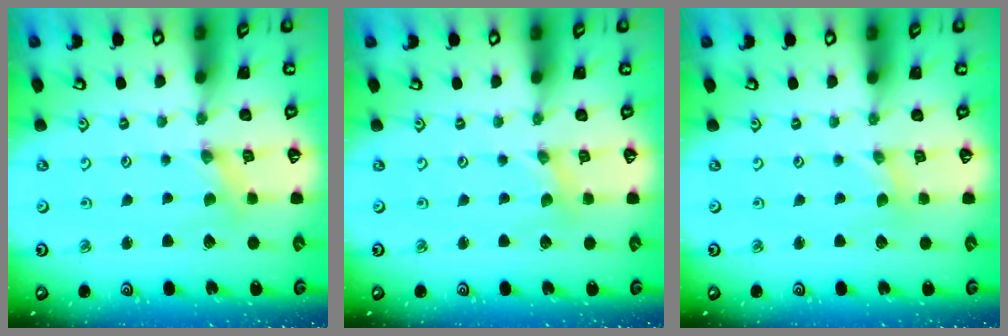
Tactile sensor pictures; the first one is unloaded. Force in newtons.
{"total": 0.0}
{"total": 0.0}